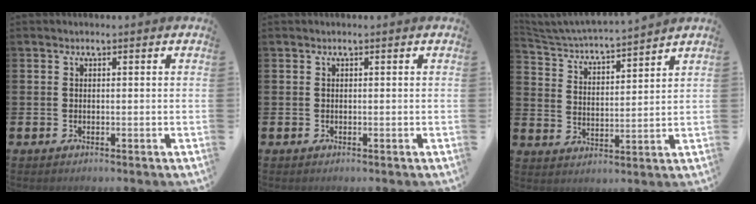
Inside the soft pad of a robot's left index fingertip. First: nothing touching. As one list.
[{"total": 0.0}, {"total": 4.2, "force": [4.2, 0.0, 0.7], "torque": [-0.037, -0.040, 0.066]}]